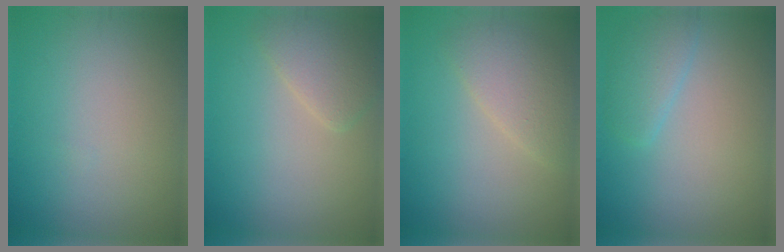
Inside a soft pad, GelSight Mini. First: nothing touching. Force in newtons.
{"total": 2.5, "press": 2.5, "slide": 0.1}
{"total": 2.9, "press": 2.9, "slide": 0.2}
{"total": 2.4, "press": 2.4, "slide": 0.2}